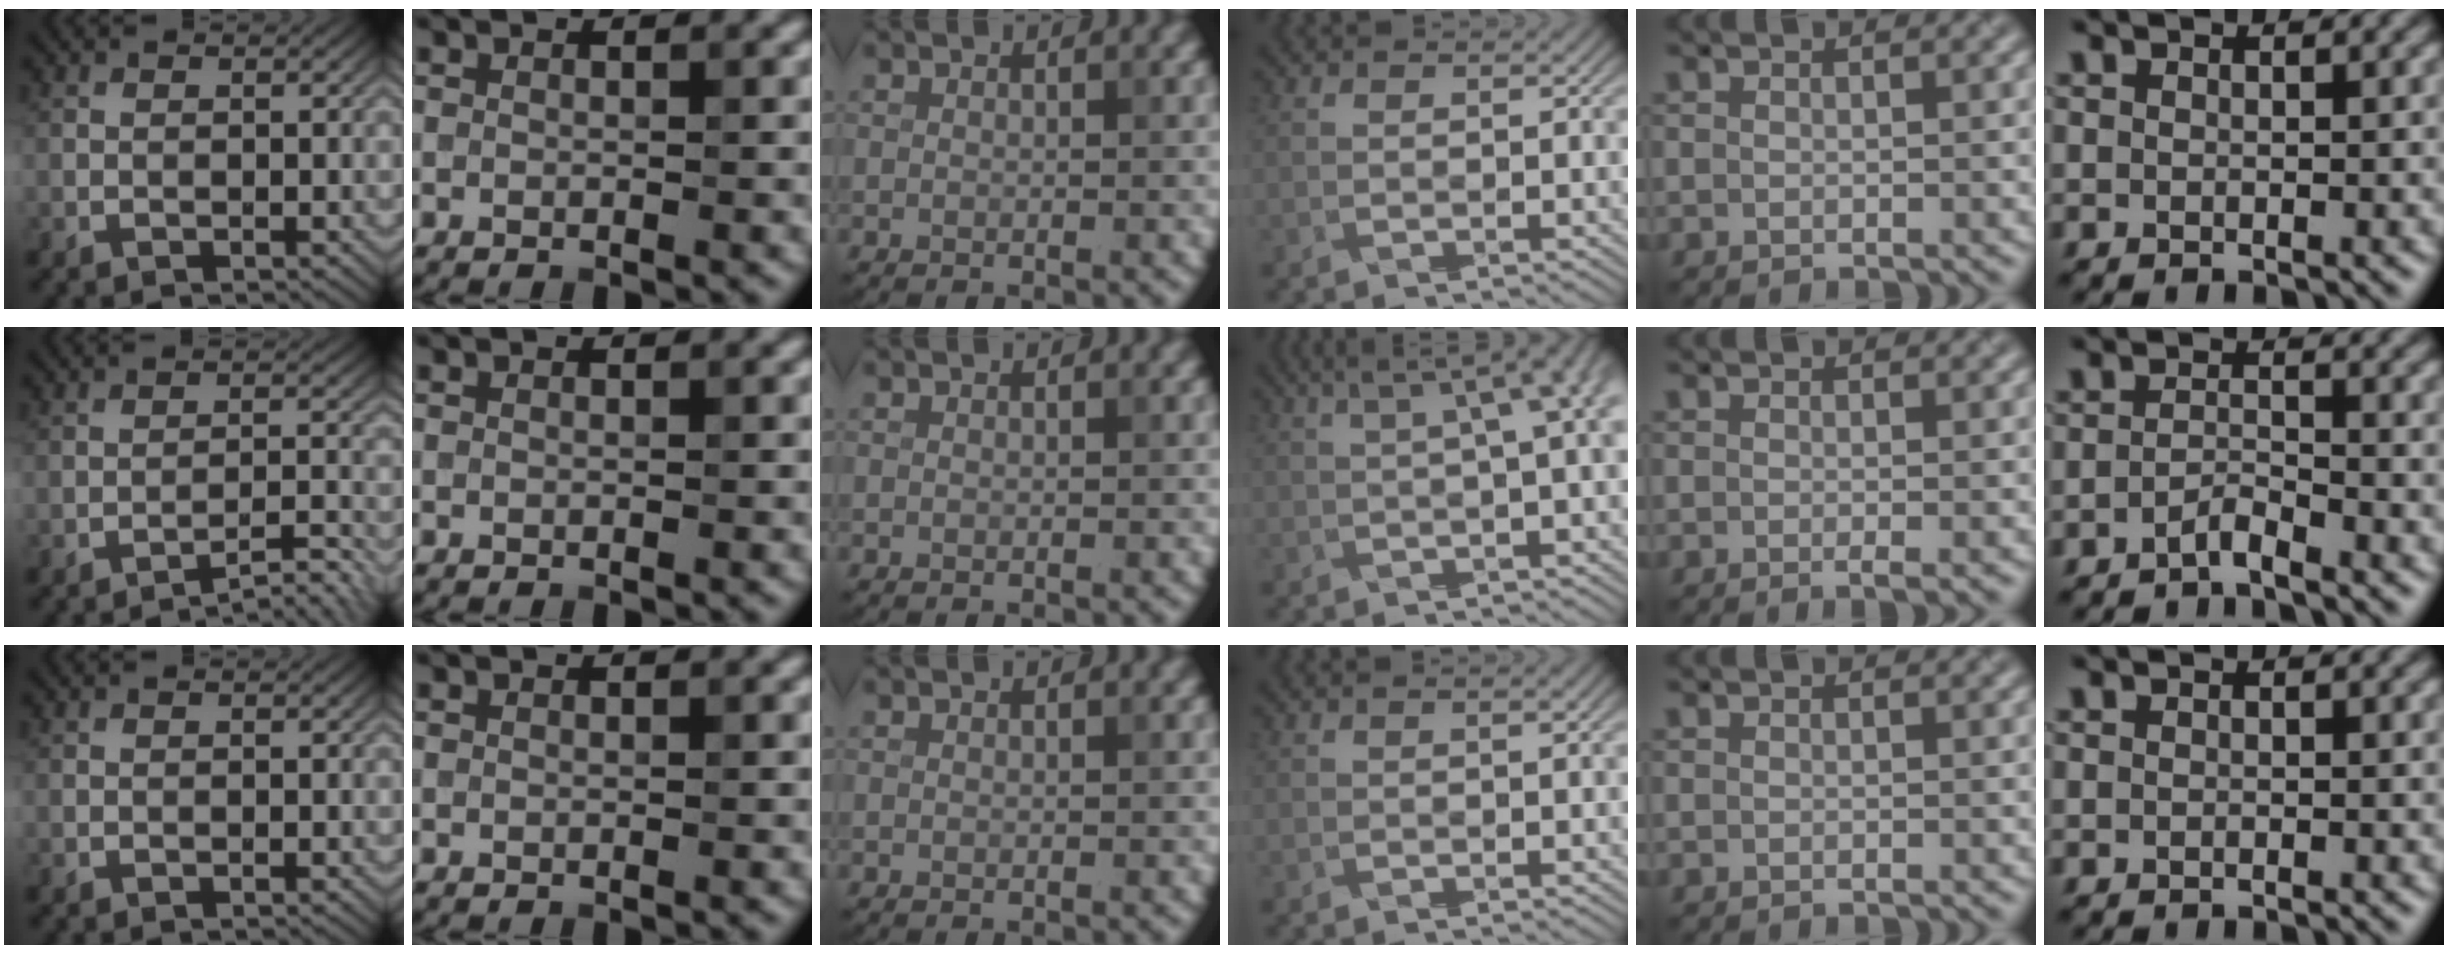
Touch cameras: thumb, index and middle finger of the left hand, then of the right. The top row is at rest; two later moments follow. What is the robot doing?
{"motion": "pour", "object": "sugar"}